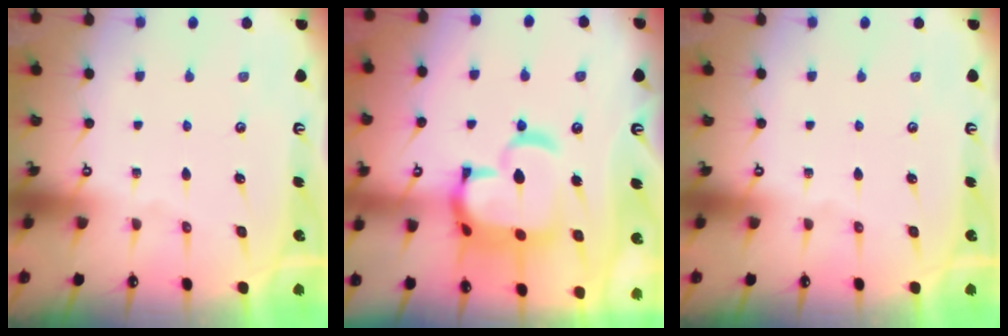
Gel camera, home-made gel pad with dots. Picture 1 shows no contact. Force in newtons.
{"total": 14.6, "press": 14.4, "slide": 1.8}
{"total": 0.0}